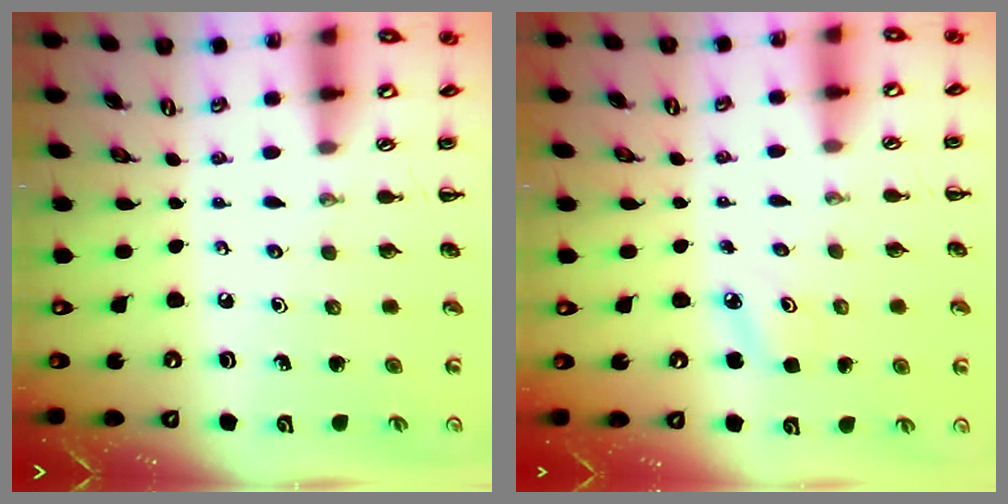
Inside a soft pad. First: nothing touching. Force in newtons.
{"total": 3.5, "press": 3.3, "slide": 1.0}